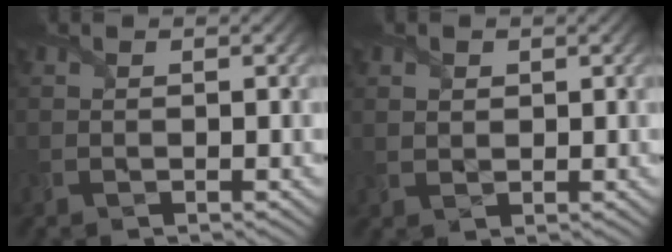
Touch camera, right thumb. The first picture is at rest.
{"total": 1.4, "force": [0.9, 0.9, 0.5], "torque": [-0.014, -0.001, 0.020]}